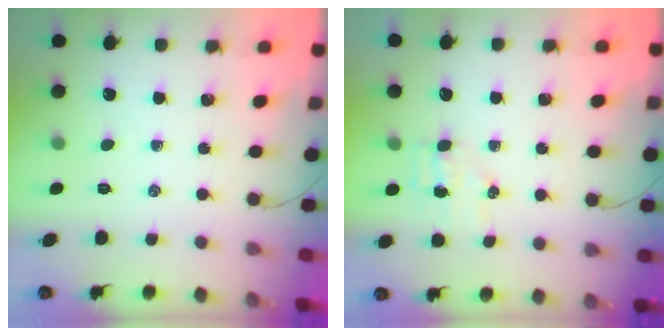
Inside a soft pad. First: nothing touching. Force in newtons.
{"total": 4.5, "press": 4.5, "slide": 0.9}